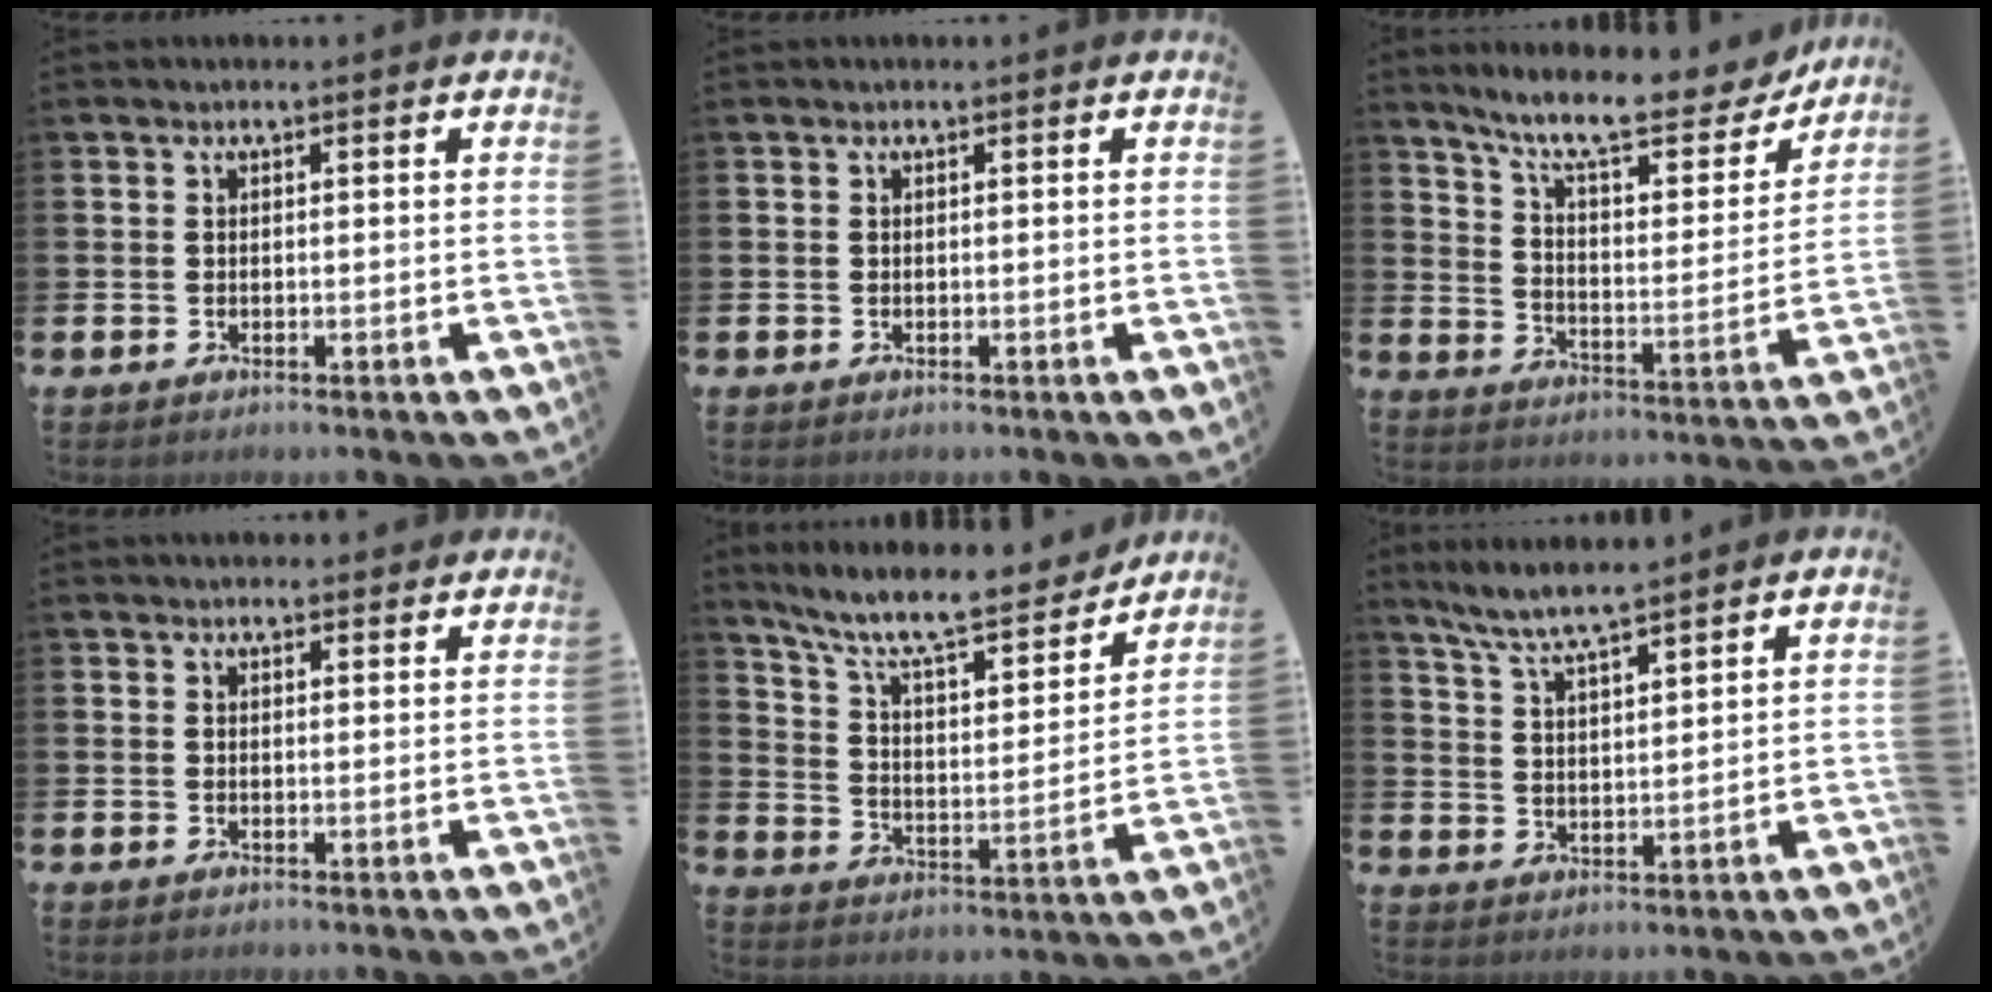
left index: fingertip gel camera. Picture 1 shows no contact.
{"total": 0.0}
{"total": 10.4, "force": [9.0, 2.4, 4.7], "torque": [-0.110, -0.062, 0.149]}
{"total": 2.0, "force": [1.9, 0.5, 0.0], "torque": [0.005, -0.006, 0.035]}
{"total": 10.1, "force": [9.0, 2.0, 4.3], "torque": [-0.109, -0.063, 0.150]}
{"total": 6.5, "force": [6.1, 0.1, 2.1], "torque": [-0.062, -0.023, 0.109]}